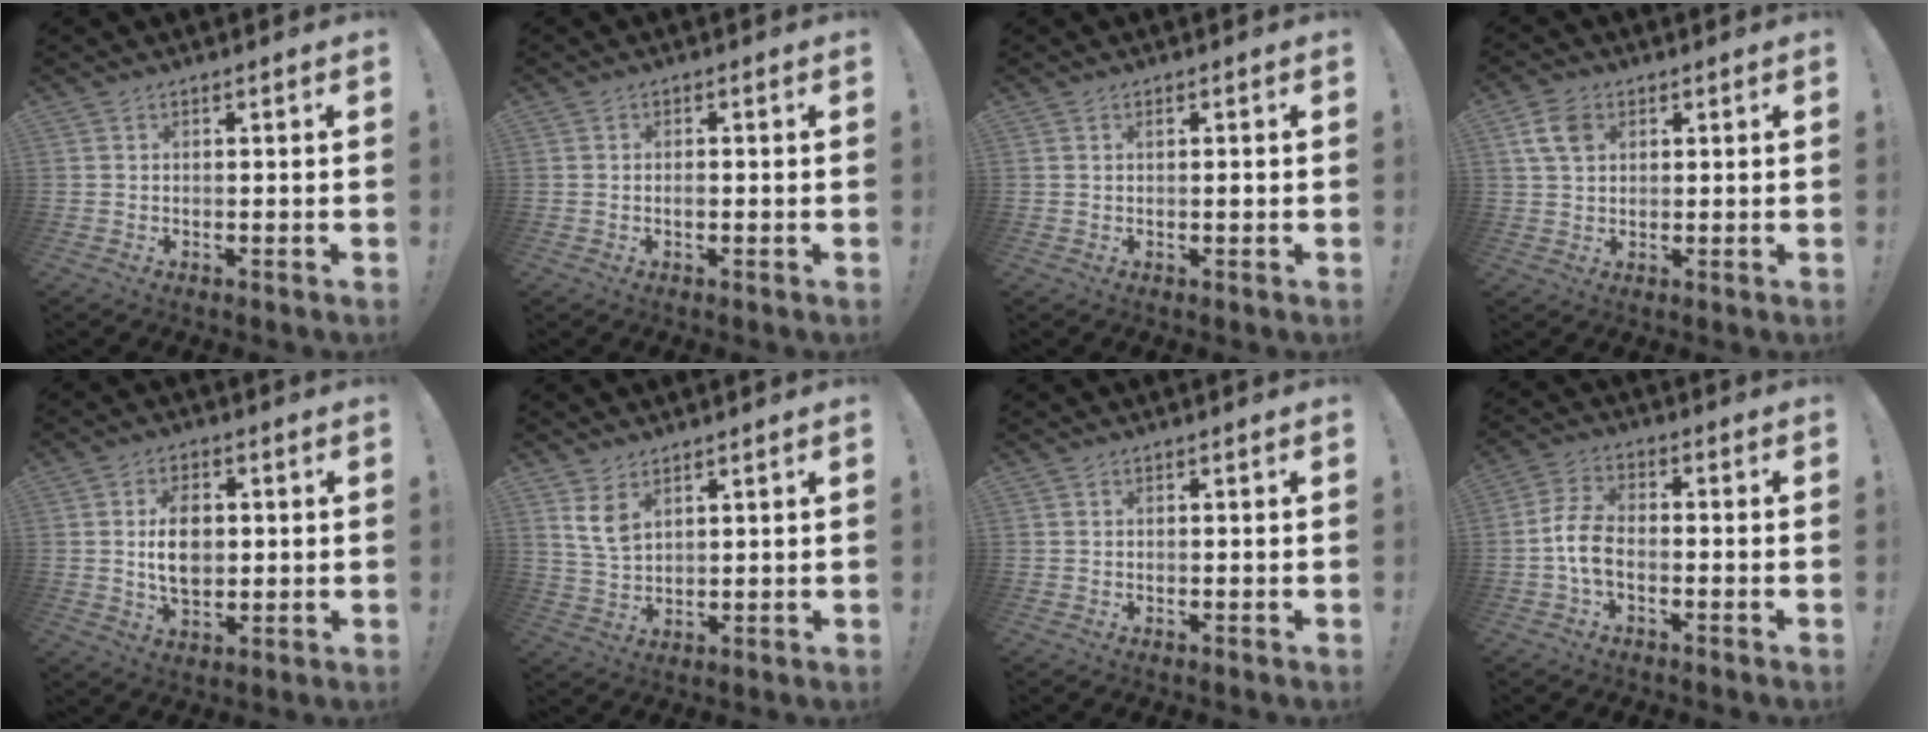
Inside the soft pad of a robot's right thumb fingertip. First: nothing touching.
{"total": 1.1, "force": [-0.6, 0.5, 0.8], "torque": [-0.008, -0.002, -0.012]}
{"total": 0.7, "force": [0.0, 0.3, 0.6], "torque": [-0.006, 0.000, -0.002]}
{"total": 7.1, "force": [2.5, 4.9, 4.5], "torque": [-0.080, 0.003, 0.052]}
{"total": 10.0, "force": [0.8, 6.6, 7.5], "torque": [-0.115, -0.001, 0.014]}
{"total": 6.2, "force": [3.8, 3.4, 3.6], "torque": [-0.063, -0.023, 0.068]}
{"total": 0.0}
{"total": 8.1, "force": [-2.4, 4.4, 6.4], "torque": [-0.136, 0.007, -0.042]}